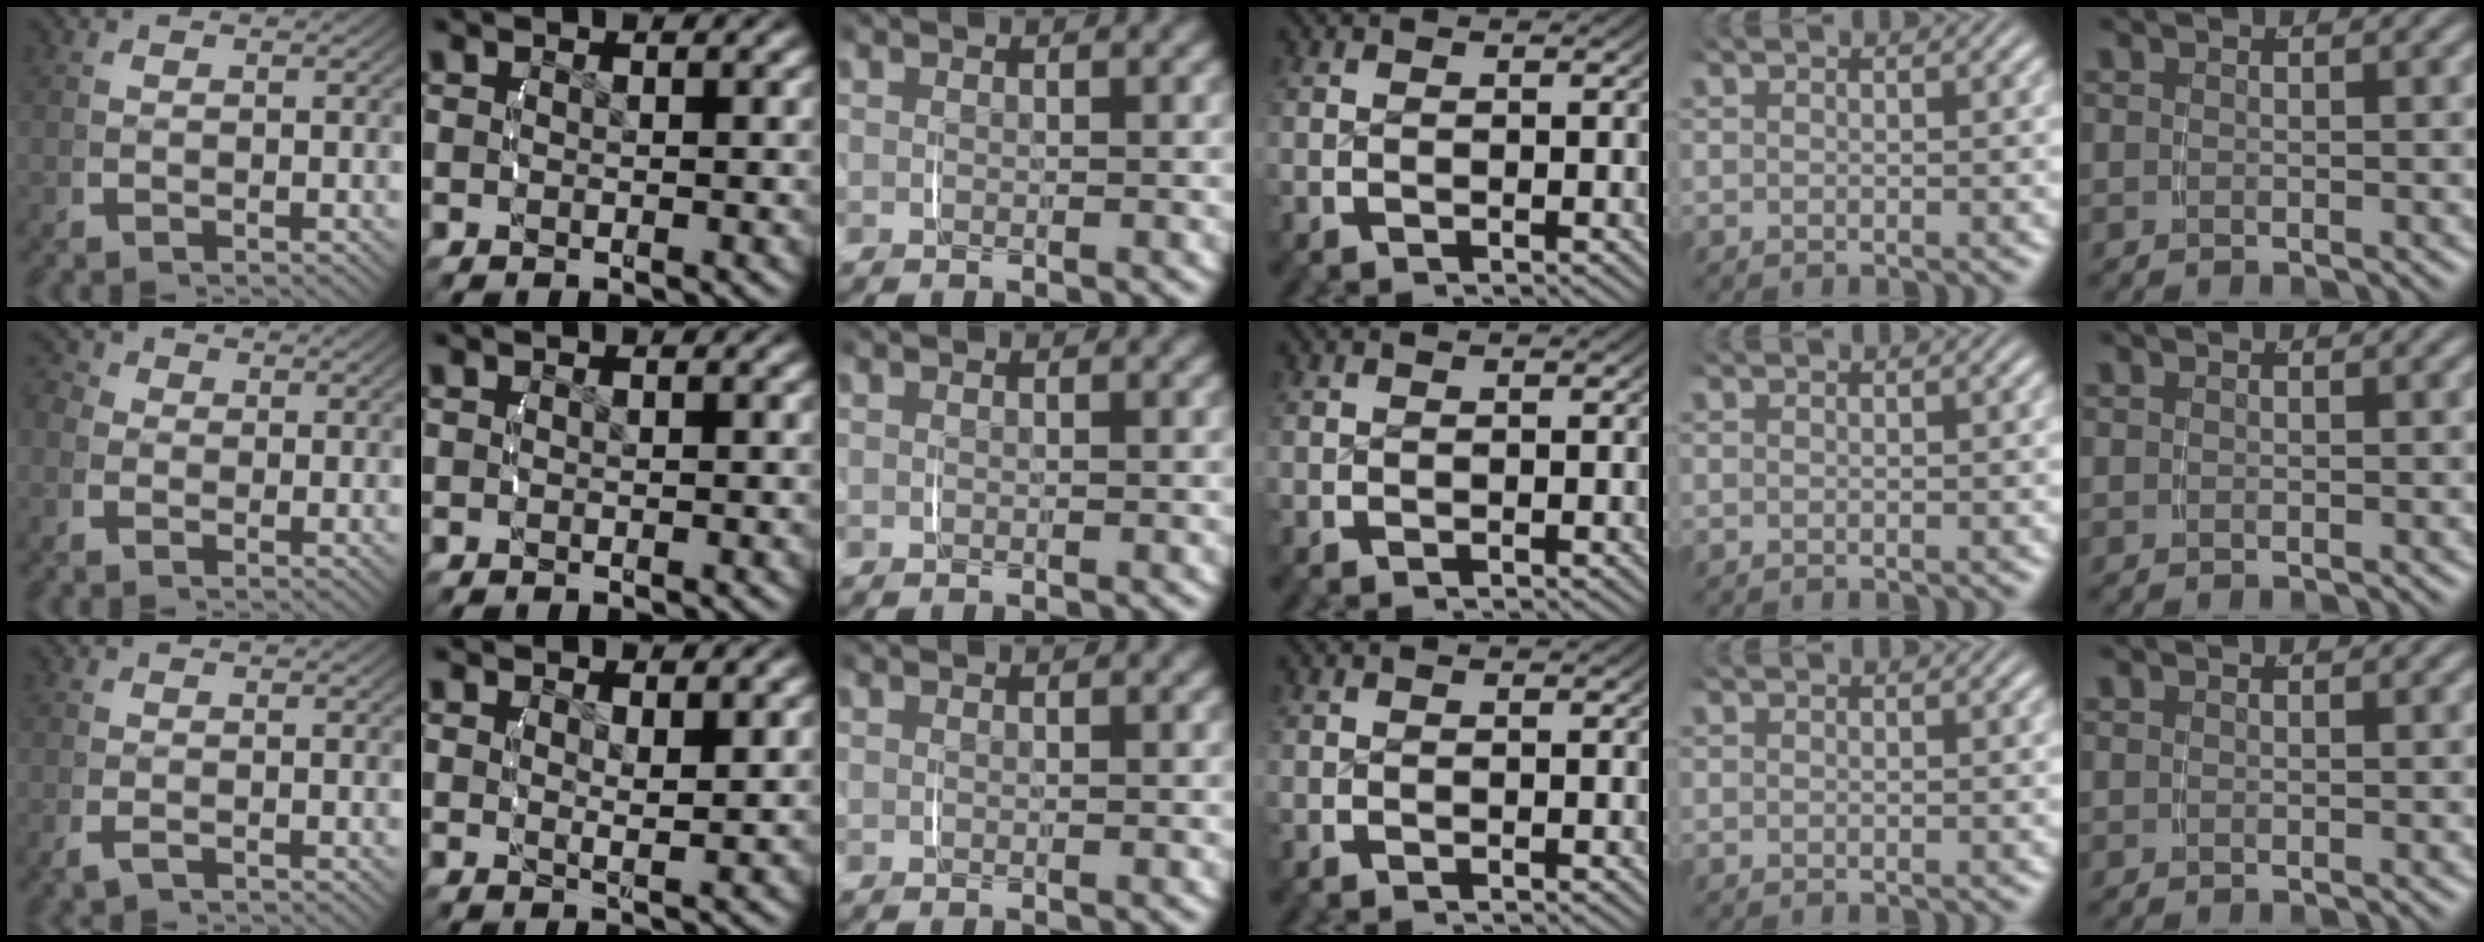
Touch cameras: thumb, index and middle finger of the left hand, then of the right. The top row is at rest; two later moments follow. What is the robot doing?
{"motion": "lift_and_place", "object": "toothpaste"}